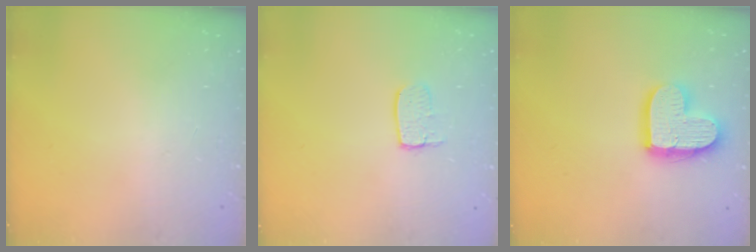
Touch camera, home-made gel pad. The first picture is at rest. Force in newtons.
{"total": 6.0, "press": 6.0, "slide": 0.5}
{"total": 14.5, "press": 14.4, "slide": 1.3}